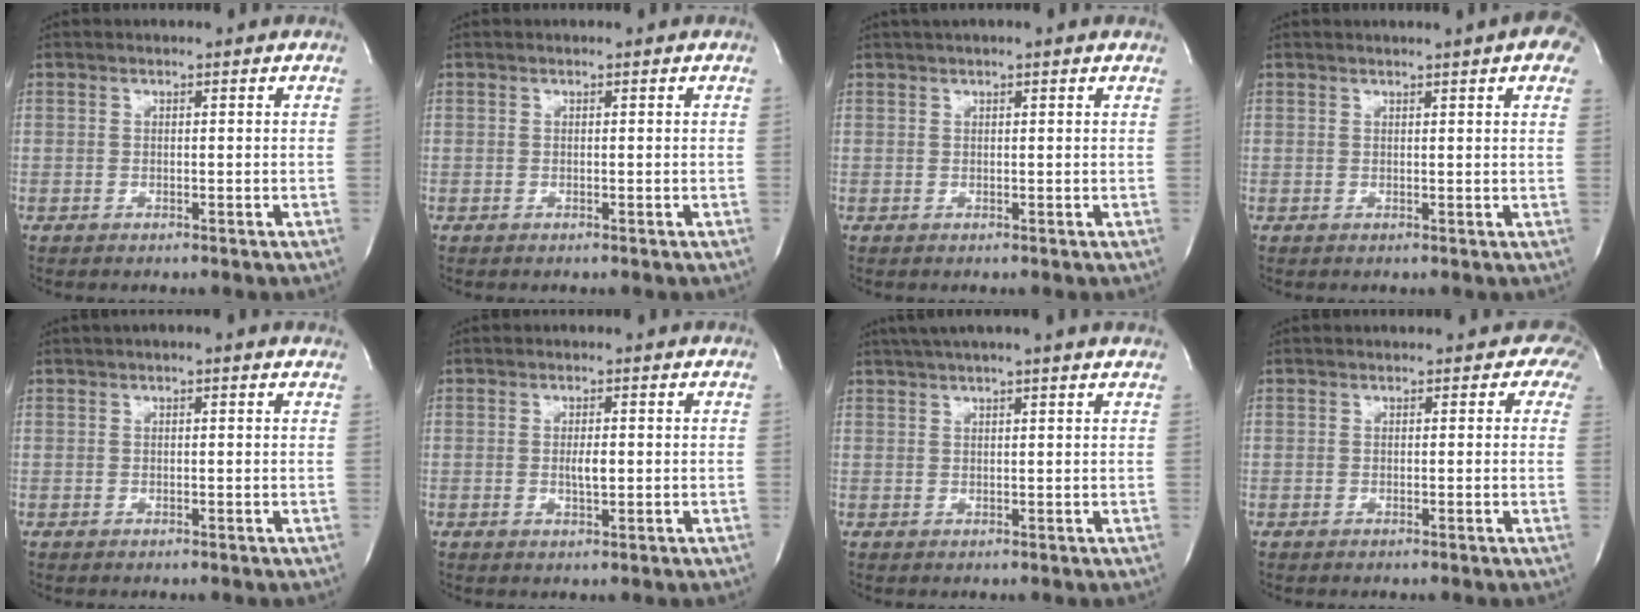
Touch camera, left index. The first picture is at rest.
{"total": 0.0}
{"total": 2.3, "force": [1.6, 0.0, 1.7], "torque": [-0.026, 0.022, 0.022]}
{"total": 6.1, "force": [3.9, 0.9, 4.7], "torque": [-0.054, 0.002, 0.031]}
{"total": 1.2, "force": [0.4, 0.2, 1.1], "torque": [-0.021, 0.008, -0.001]}
{"total": 2.3, "force": [-0.2, 0.7, 2.2], "torque": [-0.040, -0.001, -0.001]}
{"total": 6.3, "force": [5.0, -0.7, 3.8], "torque": [-0.061, 0.028, 0.069]}
{"total": 2.3, "force": [0.8, 2.0, 0.9], "torque": [0.018, -0.003, -0.008]}